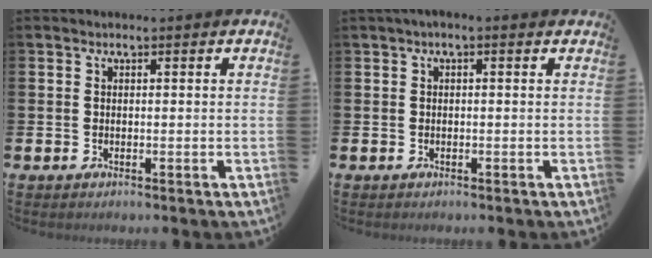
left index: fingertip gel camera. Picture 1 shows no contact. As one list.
[{"total": 0.8, "force": [-0.1, 0.1, 0.8], "torque": [-0.009, -0.001, -0.004]}]